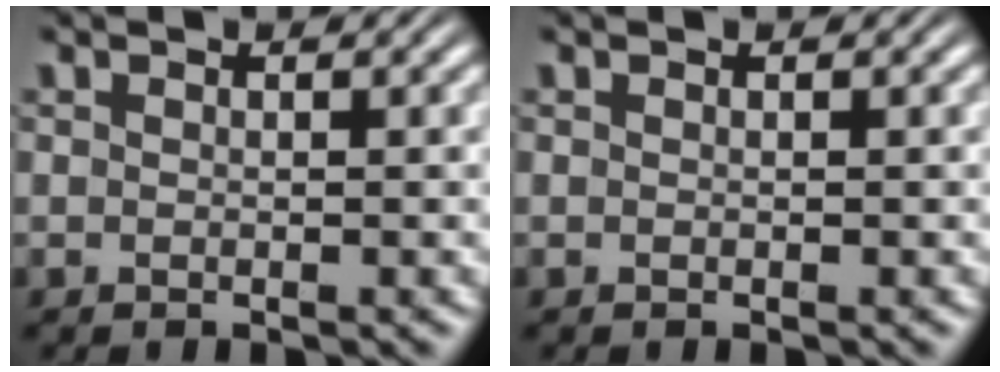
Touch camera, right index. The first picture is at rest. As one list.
[{"total": 0.0}]